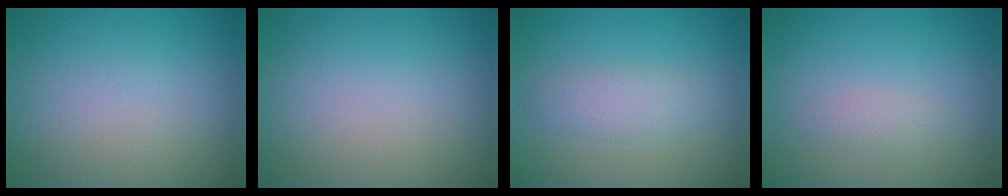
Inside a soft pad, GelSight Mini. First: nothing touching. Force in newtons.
{"total": 0.0}
{"total": 2.3, "press": 2.3, "slide": 0.0}
{"total": 1.0, "press": 1.0, "slide": 0.0}